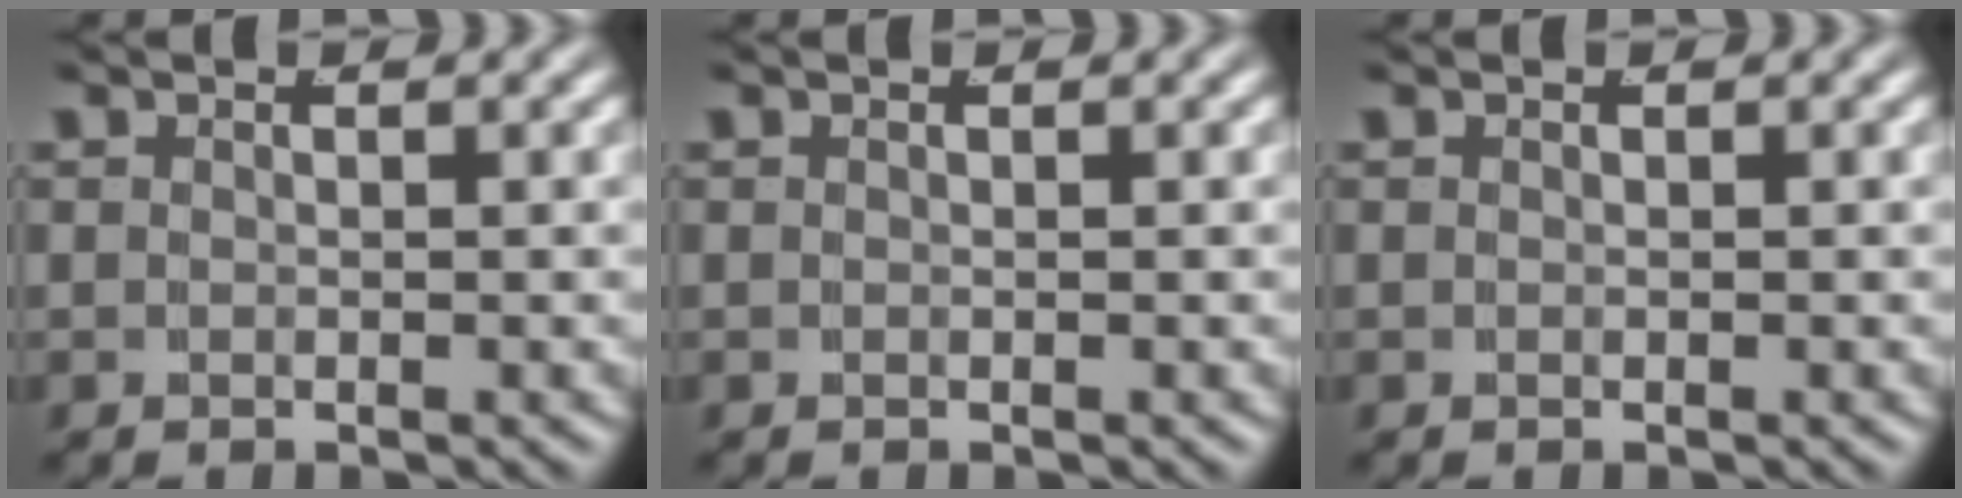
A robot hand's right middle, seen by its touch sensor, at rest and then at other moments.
{"total": 0.0}
{"total": 0.0}